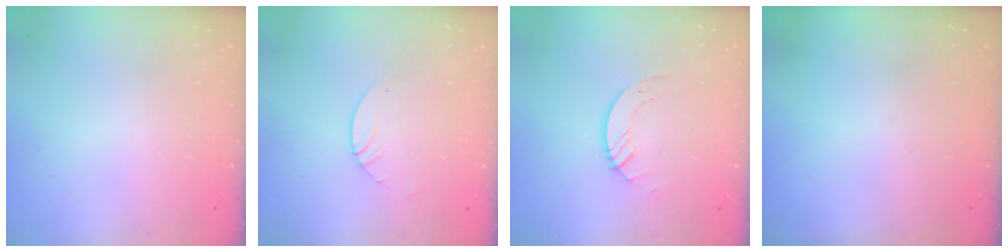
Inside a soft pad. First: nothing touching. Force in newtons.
{"total": 2.4, "press": 2.4, "slide": 0.2}
{"total": 3.7, "press": 3.7, "slide": 0.4}
{"total": 0.0}